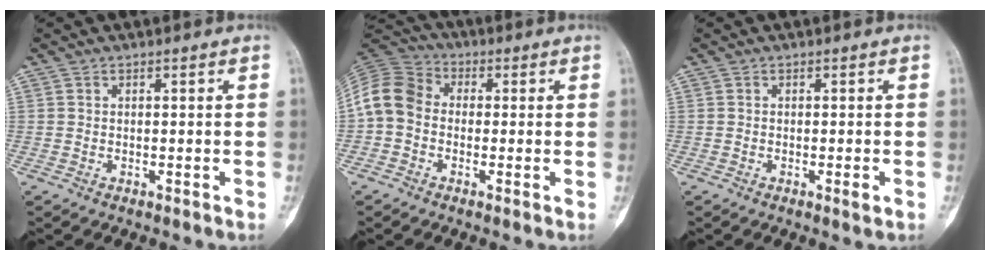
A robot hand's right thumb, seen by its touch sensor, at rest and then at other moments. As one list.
[{"total": 9.3, "force": [-0.8, 7.7, 5.3], "torque": [-0.096, 0.029, -0.032]}, {"total": 1.2, "force": [-0.4, 0.2, 1.1], "torque": [-0.018, -0.003, -0.006]}]